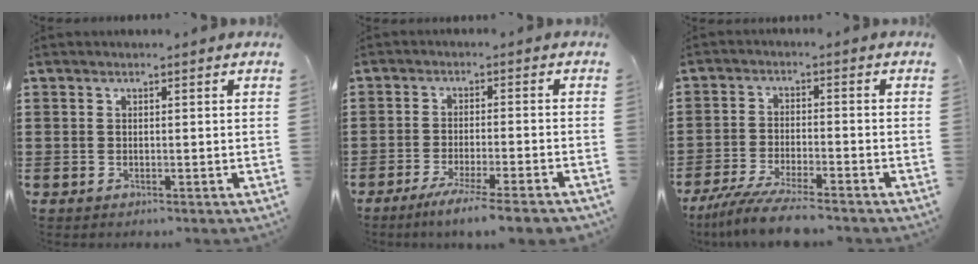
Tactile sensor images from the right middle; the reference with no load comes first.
{"total": 4.8, "force": [-4.0, -0.5, 2.5], "torque": [-0.044, -0.016, -0.072]}
{"total": 6.6, "force": [-5.8, 0.1, 3.1], "torque": [-0.073, -0.014, -0.112]}